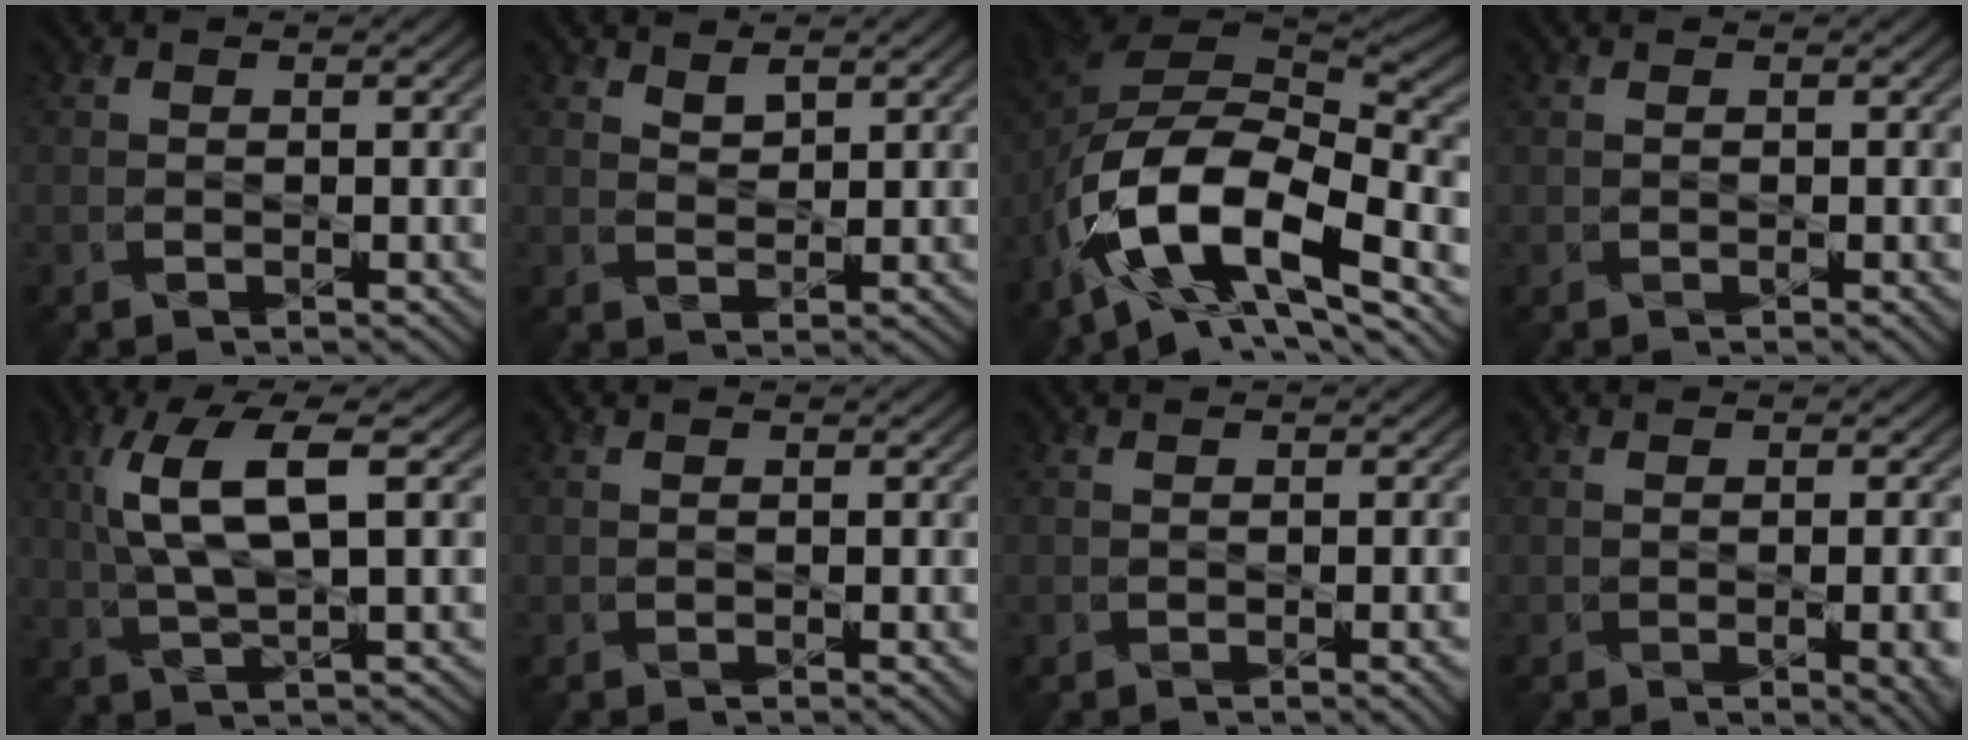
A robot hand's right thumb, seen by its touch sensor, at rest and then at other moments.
{"total": 1.6, "force": [1.6, 0.1, -0.1], "torque": [-0.004, -0.003, 0.035]}
{"total": 15.2, "force": [-6.2, 7.9, 11.4], "torque": [-0.243, -0.019, -0.111]}
{"total": 1.4, "force": [0.0, 0.4, 1.3], "torque": [-0.015, 0.002, -0.001]}
{"total": 7.5, "force": [2.3, 1.9, 6.9], "torque": [-0.144, 0.011, 0.046]}
{"total": 1.0, "force": [0.0, 0.3, 1.0], "torque": [-0.012, 0.002, 0.000]}
{"total": 2.3, "force": [-0.4, 0.8, 2.2], "torque": [-0.021, -0.002, 0.000]}
{"total": 5.9, "force": [-1.4, 2.4, 5.2], "torque": [-0.050, -0.011, -0.001]}